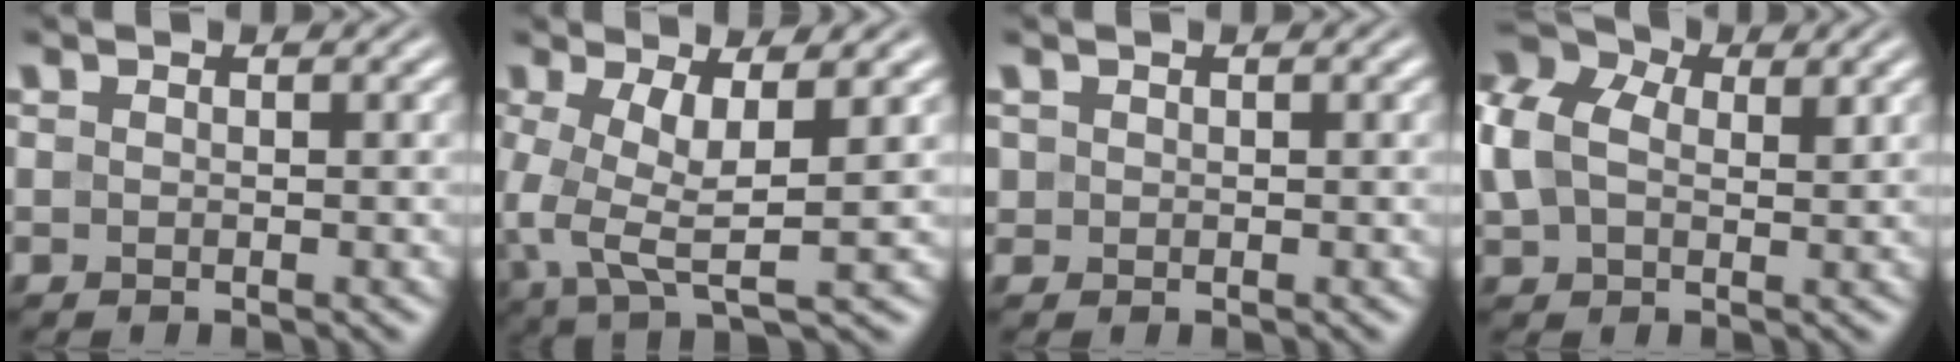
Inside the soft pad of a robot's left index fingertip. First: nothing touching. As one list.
[{"total": 5.9, "force": [0.3, 1.9, 5.6], "torque": [-0.123, -0.004, 0.007]}, {"total": 0.6, "force": [0.1, 0.6, 0.1], "torque": [0.003, 0.001, 0.000]}, {"total": 8.0, "force": [2.1, 5.5, 5.5], "torque": [-0.133, 0.018, 0.030]}]